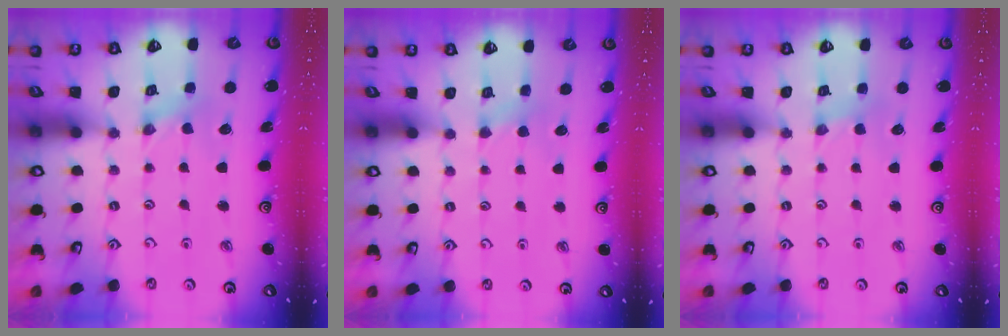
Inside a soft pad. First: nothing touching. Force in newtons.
{"total": 2.5, "press": 2.5, "slide": 0.4}
{"total": 1.0, "press": 0.9, "slide": 0.3}